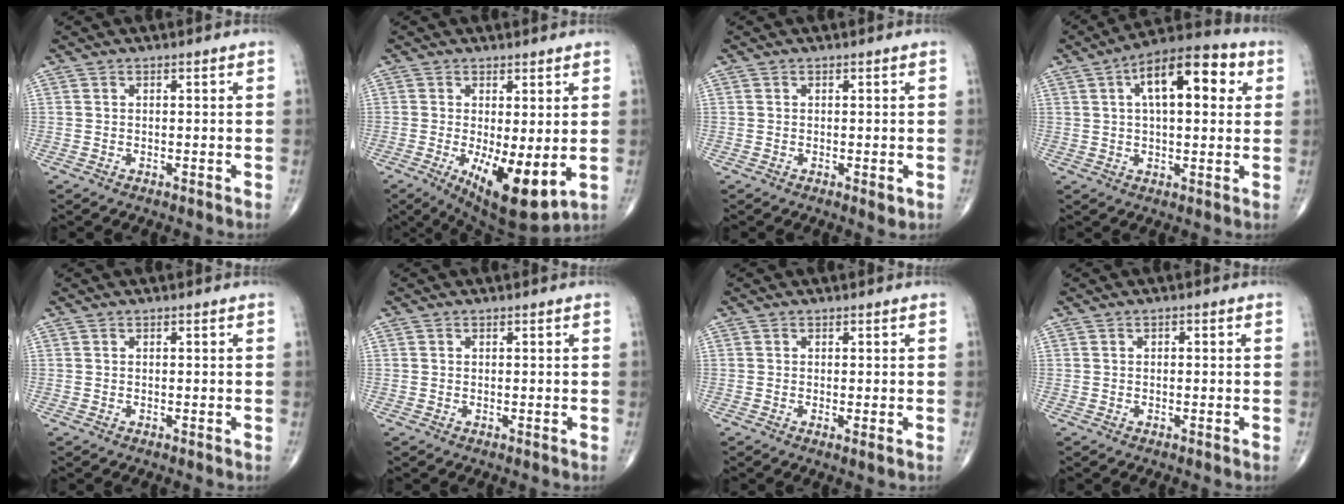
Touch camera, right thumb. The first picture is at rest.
{"total": 11.1, "force": [-1.9, 3.8, 10.3], "torque": [-0.161, -0.028, -0.017]}
{"total": 1.5, "force": [-0.3, 0.6, 1.3], "torque": [-0.015, -0.003, -0.003]}
{"total": 15.4, "force": [4.7, 6.9, 13.0], "torque": [-0.172, 0.022, 0.064]}
{"total": 0.0}
{"total": 0.0}
{"total": 1.1, "force": [-0.1, 0.1, 1.0], "torque": [-0.024, -0.006, -0.004]}
{"total": 0.7, "force": [0.1, 0.4, 0.5], "torque": [-0.005, 0.001, 0.000]}